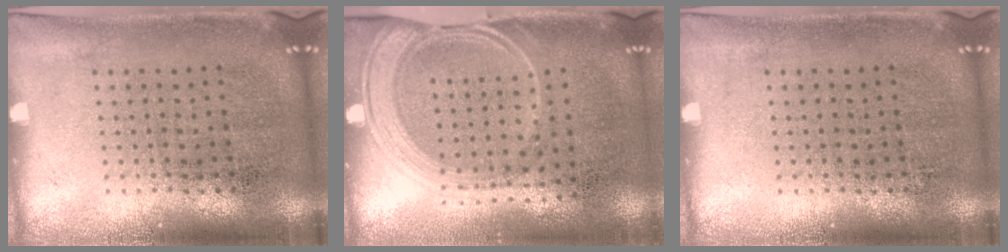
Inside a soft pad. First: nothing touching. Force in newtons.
{"total": 1.6, "press": 1.4, "slide": 0.9}
{"total": 0.0}